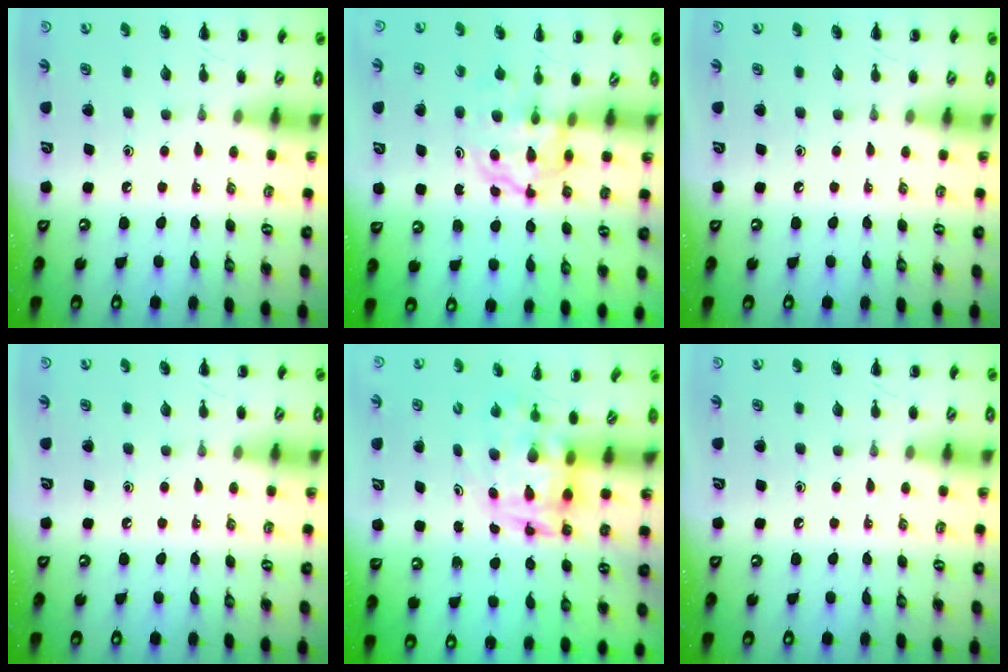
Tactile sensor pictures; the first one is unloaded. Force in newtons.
{"total": 3.9, "press": 3.9, "slide": 0.5}
{"total": 0.0}
{"total": 0.0}
{"total": 3.8, "press": 3.7, "slide": 0.7}
{"total": 0.0}